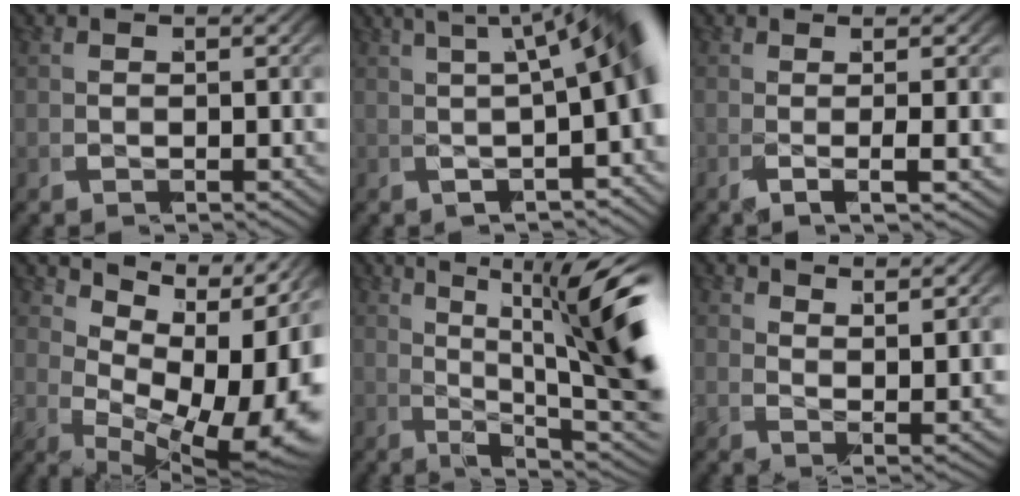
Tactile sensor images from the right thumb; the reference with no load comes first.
{"total": 9.0, "force": [1.7, 4.5, 7.6], "torque": [-0.087, 0.014, 0.015]}
{"total": 3.6, "force": [0.5, 0.3, 3.5], "torque": [-0.058, 0.005, -0.004]}
{"total": 13.8, "force": [0.8, 8.1, 11.1], "torque": [-0.175, -0.020, 0.020]}
{"total": 10.2, "force": [0.5, 4.5, 9.1], "torque": [-0.117, -0.008, 0.000]}
{"total": 2.9, "force": [2.6, -0.2, 1.2], "torque": [-0.015, 0.001, 0.040]}